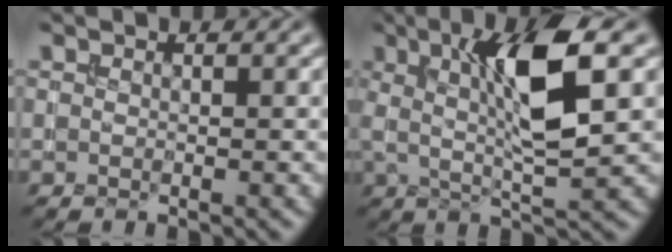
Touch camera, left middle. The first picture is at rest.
{"total": 8.1, "force": [1.7, 1.7, 7.7], "torque": [-0.133, 0.001, 0.029]}